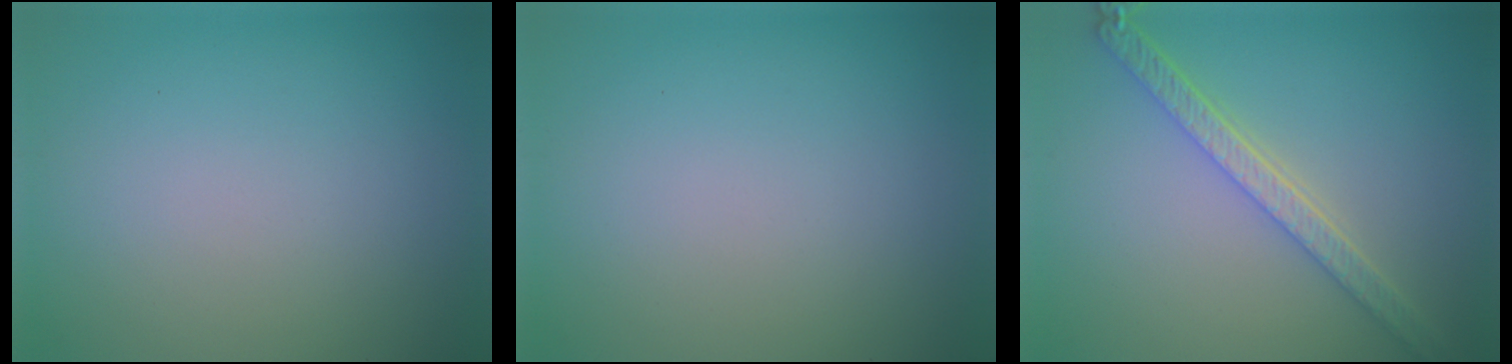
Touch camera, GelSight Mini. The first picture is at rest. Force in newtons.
{"total": 0.0}
{"total": 4.4, "press": 3.5, "slide": 2.7}